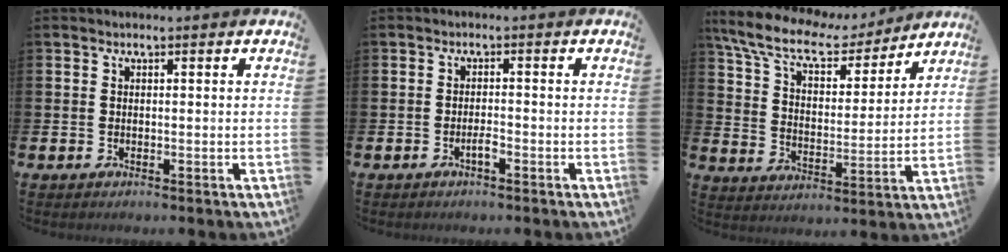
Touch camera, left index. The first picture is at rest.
{"total": 1.4, "force": [-0.8, 0.3, 1.2], "torque": [-0.025, -0.001, -0.015]}
{"total": 10.0, "force": [8.6, 3.2, 4.0], "torque": [-0.111, -0.052, 0.147]}